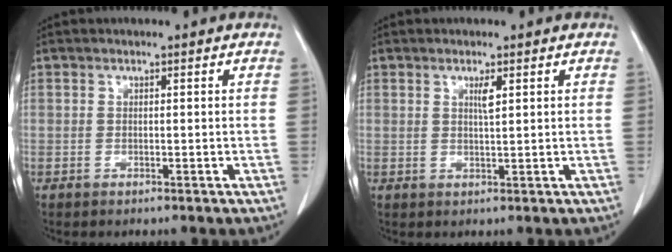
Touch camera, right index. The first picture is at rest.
{"total": 1.7, "force": [0.8, 0.1, 1.5], "torque": [-0.030, -0.003, 0.013]}